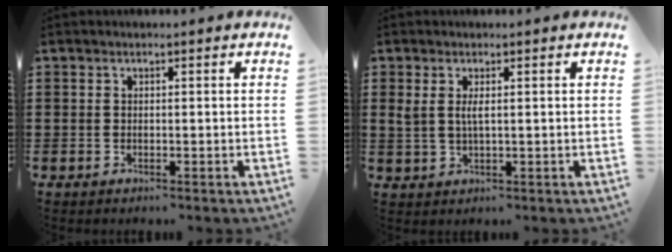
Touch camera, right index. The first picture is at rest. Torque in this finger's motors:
{"motor_torque": [0.06, 0.38, 0.05, 0.00]}